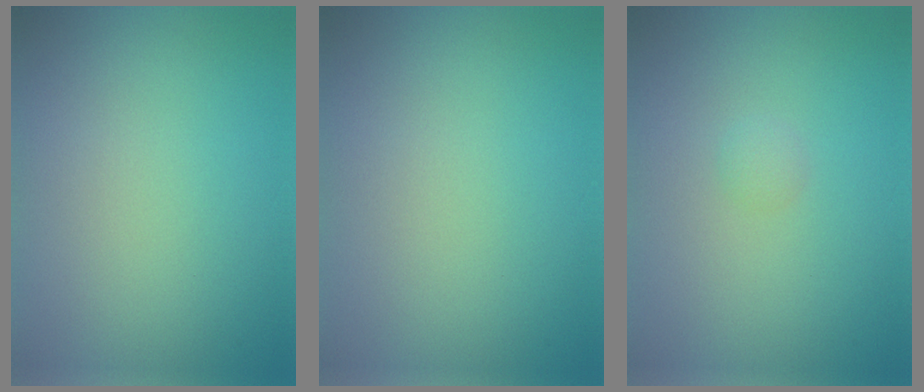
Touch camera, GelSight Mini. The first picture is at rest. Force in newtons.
{"total": 0.0}
{"total": 0.6, "press": 0.6, "slide": 0.0}